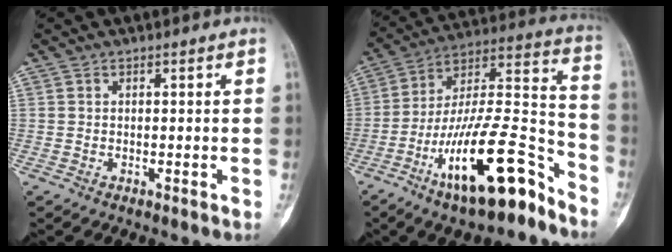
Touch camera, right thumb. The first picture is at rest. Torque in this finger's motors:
{"motor_torque": [2.92, 1.41, 1.34, -1.43, 0.59]}